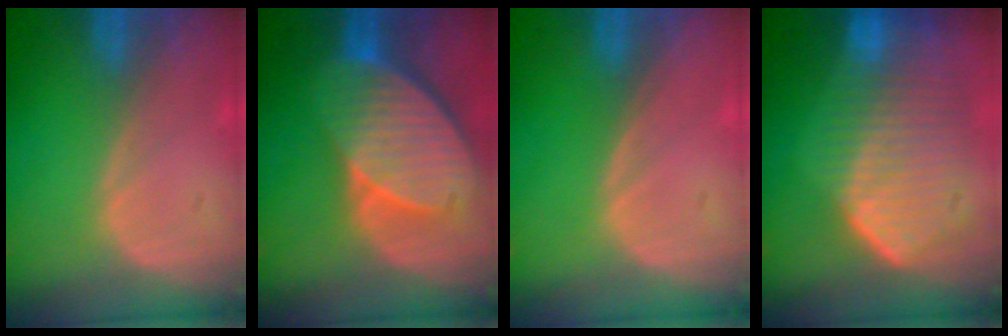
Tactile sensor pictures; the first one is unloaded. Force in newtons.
{"total": 10.5, "press": 9.1, "slide": 5.1}
{"total": 0.0}
{"total": 10.7, "press": 9.4, "slide": 5.2}